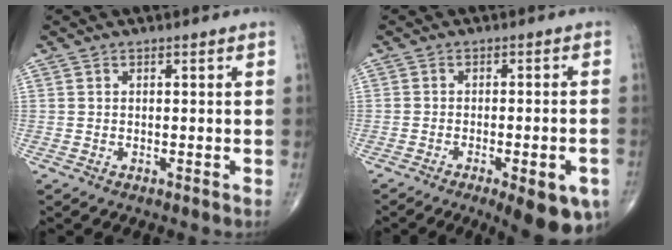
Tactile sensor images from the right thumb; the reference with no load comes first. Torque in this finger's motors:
{"motor_torque": [0.13, 0.39, 0.18, -0.36, 0.07]}